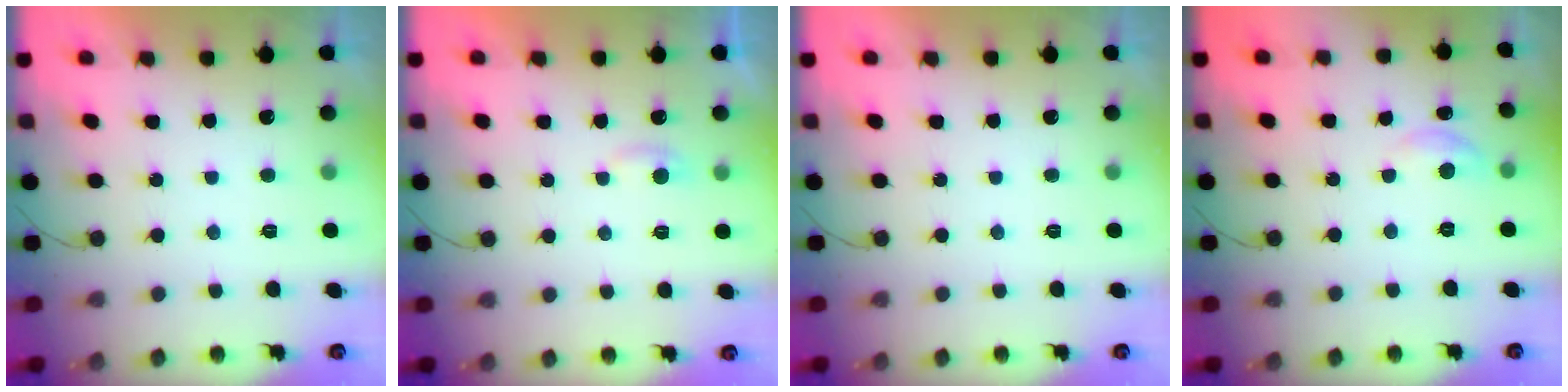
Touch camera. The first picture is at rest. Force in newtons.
{"total": 2.8, "press": 2.8, "slide": 0.4}
{"total": 0.0}
{"total": 3.9, "press": 3.9, "slide": 0.3}